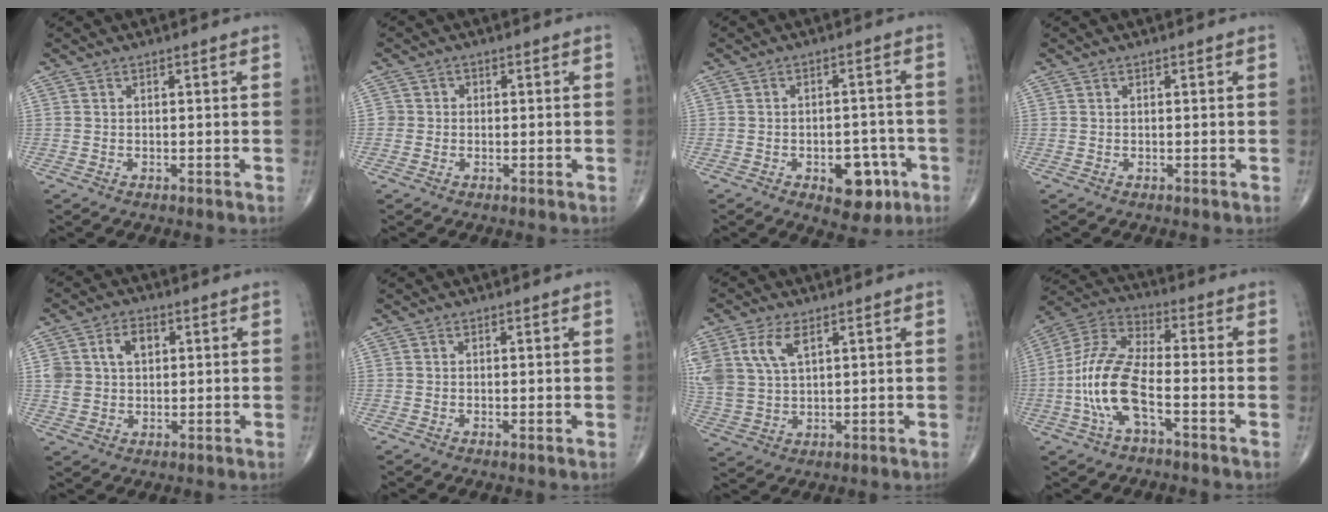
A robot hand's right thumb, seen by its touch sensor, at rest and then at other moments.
{"total": 2.6, "force": [0.1, 2.6, 0.1], "torque": [0.023, 0.008, -0.003]}
{"total": 8.5, "force": [-3.7, 4.8, 5.9], "torque": [-0.044, 0.024, -0.042]}
{"total": 0.0}
{"total": 7.2, "force": [2.1, 5.1, 4.6], "torque": [-0.064, 0.003, 0.041]}
{"total": 0.0}
{"total": 10.3, "force": [4.5, 5.7, 7.2], "torque": [-0.164, -0.003, 0.098]}
{"total": 13.4, "force": [-4.0, 5.2, 11.7], "torque": [-0.251, 0.037, -0.082]}